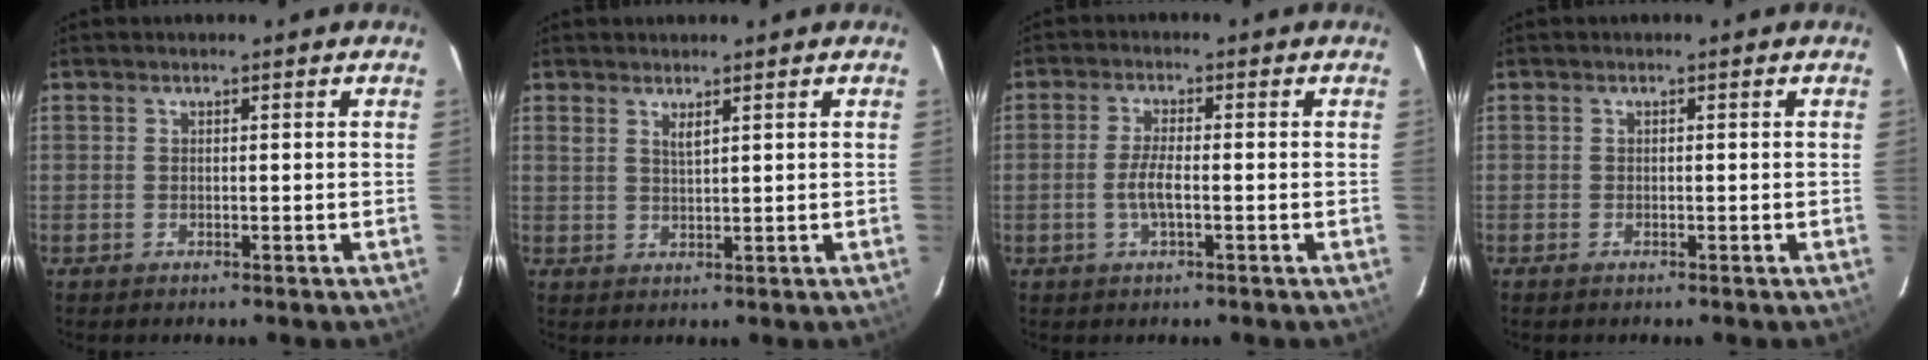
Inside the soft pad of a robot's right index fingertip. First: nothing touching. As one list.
[{"total": 1.8, "force": [1.3, 0.3, 1.2], "torque": [-0.023, -0.001, 0.023]}, {"total": 4.0, "force": [-1.1, 0.8, 3.8], "torque": [-0.076, -0.001, -0.020]}, {"total": 0.6, "force": [-0.5, 0.3, 0.2], "torque": [-0.006, -0.002, -0.011]}]